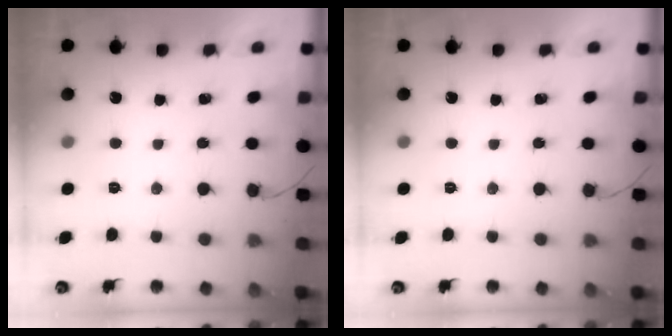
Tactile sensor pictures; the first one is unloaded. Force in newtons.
{"total": 0.0}